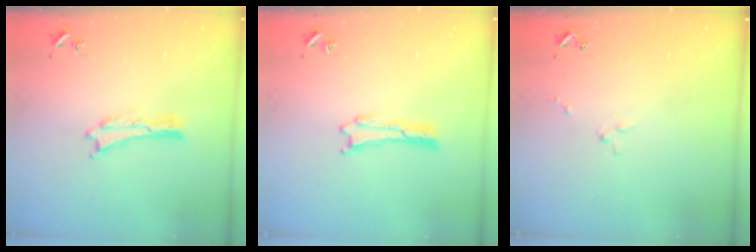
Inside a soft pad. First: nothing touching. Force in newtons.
{"total": 0.0}
{"total": 1.3, "press": 1.2, "slide": 0.1}